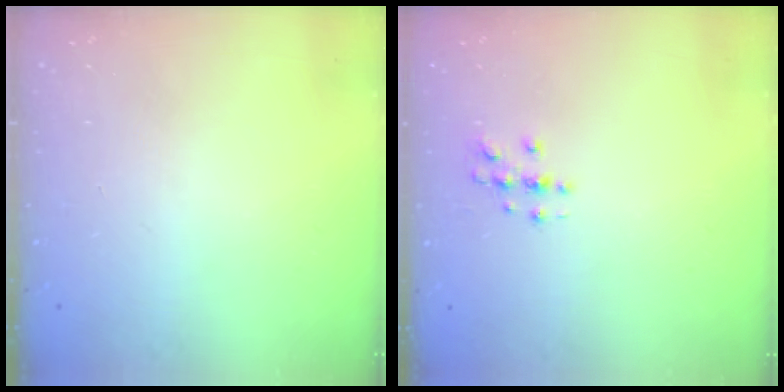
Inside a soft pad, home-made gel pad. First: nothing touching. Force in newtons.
{"total": 3.0, "press": 3.0, "slide": 0.3}